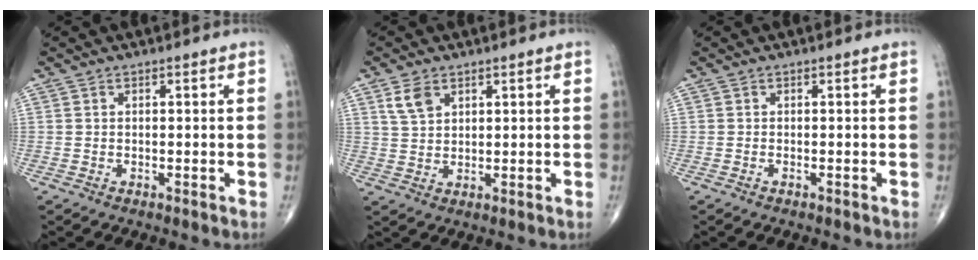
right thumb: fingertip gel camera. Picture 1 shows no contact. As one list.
[{"total": 4.2, "force": [2.3, 2.6, 2.4], "torque": [-0.040, -0.006, 0.051]}, {"total": 0.0}]